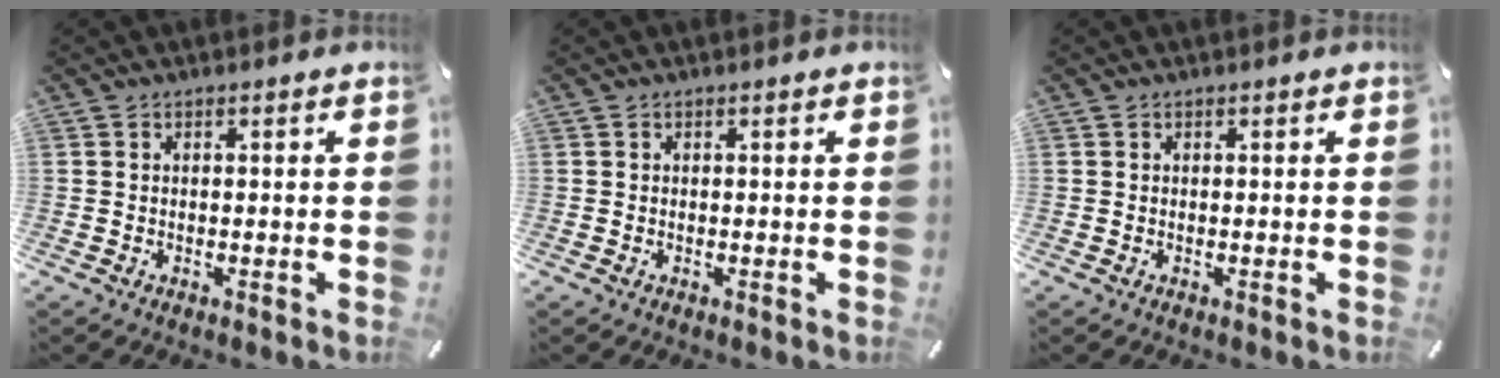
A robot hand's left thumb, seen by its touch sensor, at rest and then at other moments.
{"total": 0.0}
{"total": 0.0}